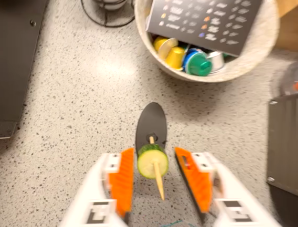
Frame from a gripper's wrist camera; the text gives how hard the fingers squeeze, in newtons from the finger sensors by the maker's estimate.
{"total": 11.8, "left": 11.5, "right": 12.1}